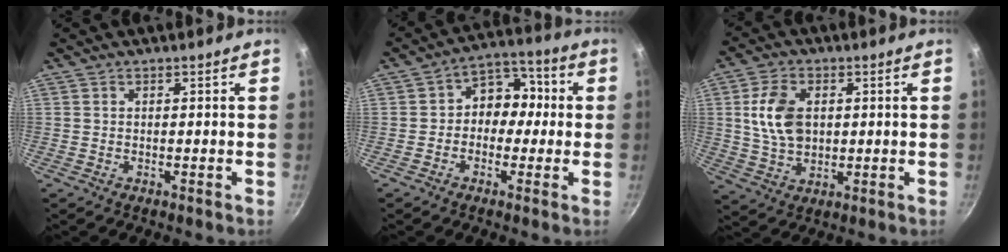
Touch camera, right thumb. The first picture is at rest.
{"total": 8.9, "force": [-0.2, 7.2, 5.2], "torque": [-0.016, 0.030, -0.023]}
{"total": 10.2, "force": [1.6, 6.7, 7.4], "torque": [-0.128, -0.003, 0.031]}